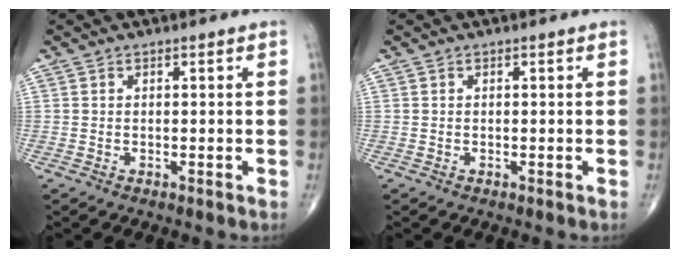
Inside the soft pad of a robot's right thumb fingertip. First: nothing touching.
{"total": 0.0}